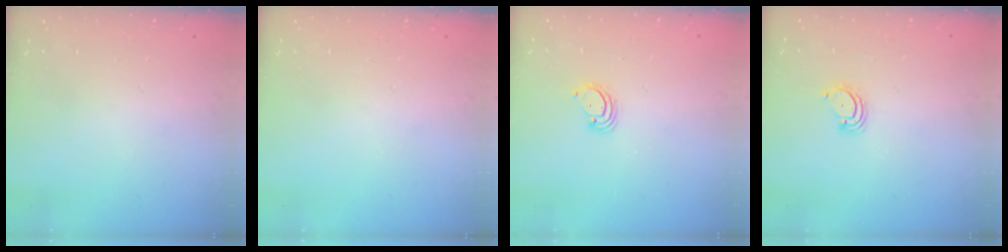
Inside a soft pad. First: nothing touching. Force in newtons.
{"total": 0.0}
{"total": 2.9, "press": 2.9, "slide": 0.3}
{"total": 3.2, "press": 3.2, "slide": 0.3}